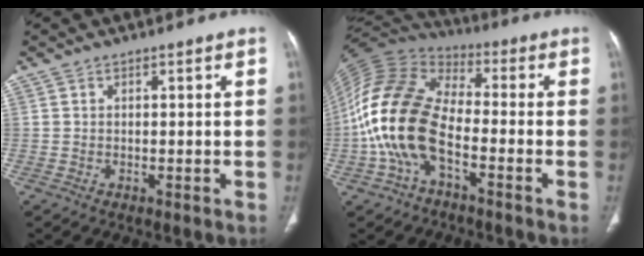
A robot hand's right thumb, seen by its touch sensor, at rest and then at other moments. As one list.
[{"total": 17.3, "force": [-4.6, 9.4, 13.7], "torque": [-0.287, 0.045, -0.096]}]